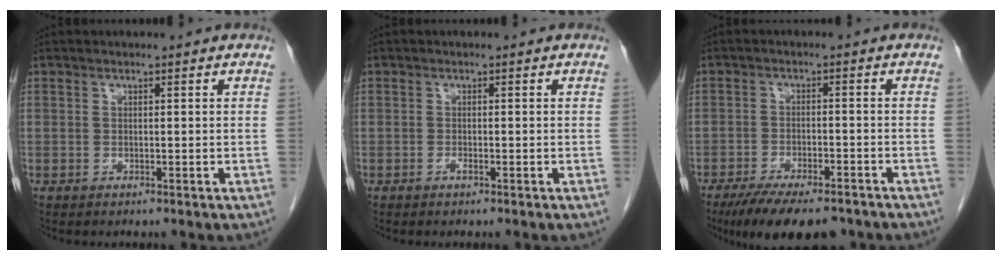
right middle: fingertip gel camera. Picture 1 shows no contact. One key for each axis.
{"total": 0.5, "fx": -0.3, "fy": 0.0, "fz": 0.4, "tx": -0.010, "ty": 0.001, "tz": -0.005}
{"total": 12.3, "fx": -9.7, "fy": 3.4, "fz": 6.8, "tx": -0.102, "ty": -0.014, "tz": -0.145}